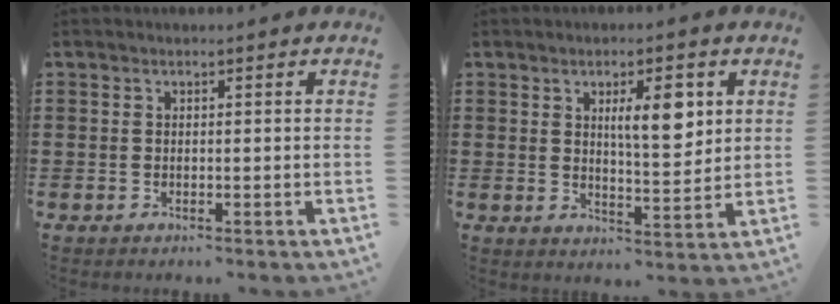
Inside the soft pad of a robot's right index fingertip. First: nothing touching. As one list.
[{"total": 6.7, "force": [2.4, 2.2, 5.8], "torque": [-0.095, -0.002, 0.034]}]